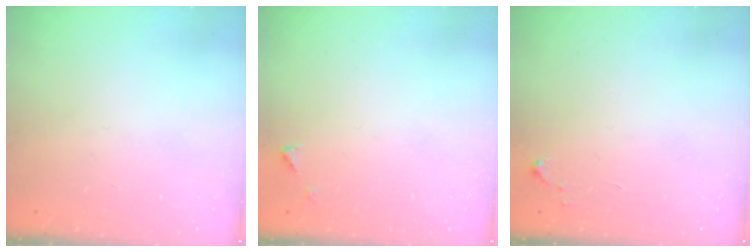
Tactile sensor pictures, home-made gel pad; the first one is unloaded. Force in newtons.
{"total": 3.5, "press": 3.5, "slide": 0.3}
{"total": 3.5, "press": 3.5, "slide": 0.3}